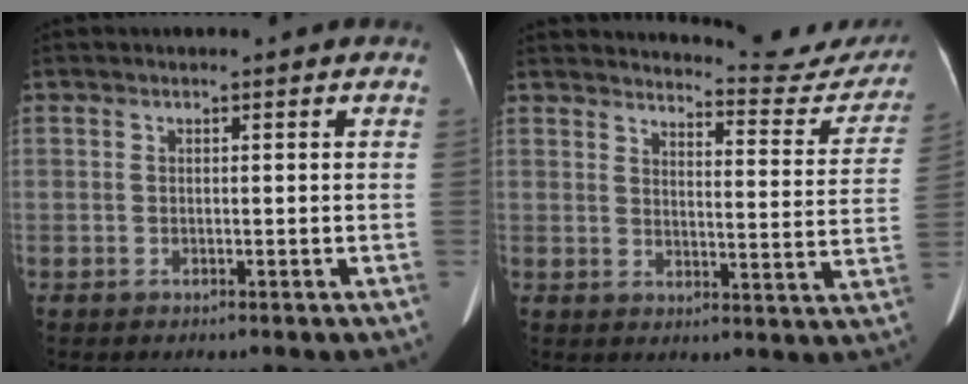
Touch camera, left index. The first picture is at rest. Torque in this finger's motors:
{"motor_torque": [0.10, -0.72, -0.05, -0.01]}